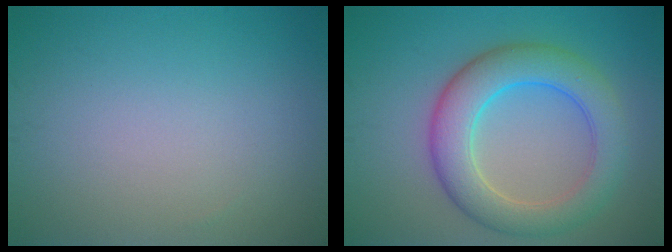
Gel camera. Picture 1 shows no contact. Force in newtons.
{"total": 6.8, "press": 6.8, "slide": 0.0}